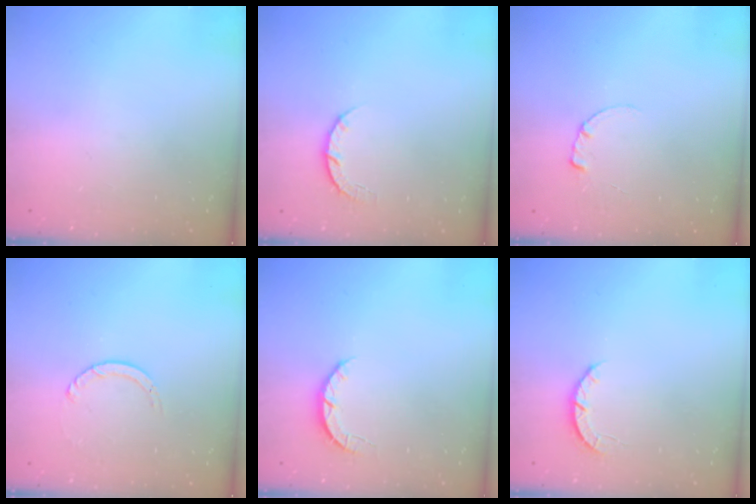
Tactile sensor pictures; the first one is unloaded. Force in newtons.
{"total": 5.2, "press": 5.1, "slide": 0.7}
{"total": 0.6, "press": 0.6, "slide": 0.1}
{"total": 1.1, "press": 1.1, "slide": 0.1}
{"total": 2.7, "press": 2.7, "slide": 0.4}
{"total": 2.7, "press": 2.6, "slide": 0.4}